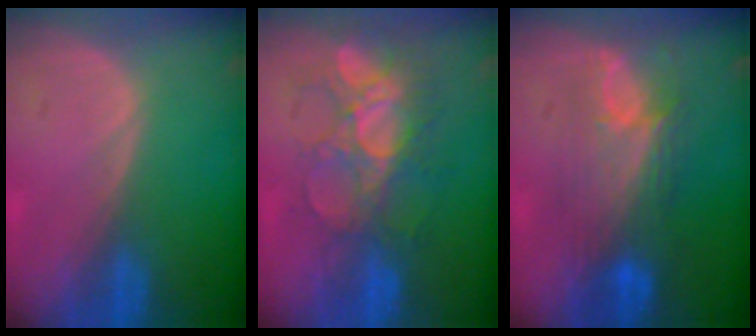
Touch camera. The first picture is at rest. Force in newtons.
{"total": 9.5, "press": 8.5, "slide": 4.2}
{"total": 7.7, "press": 7.5, "slide": 1.7}